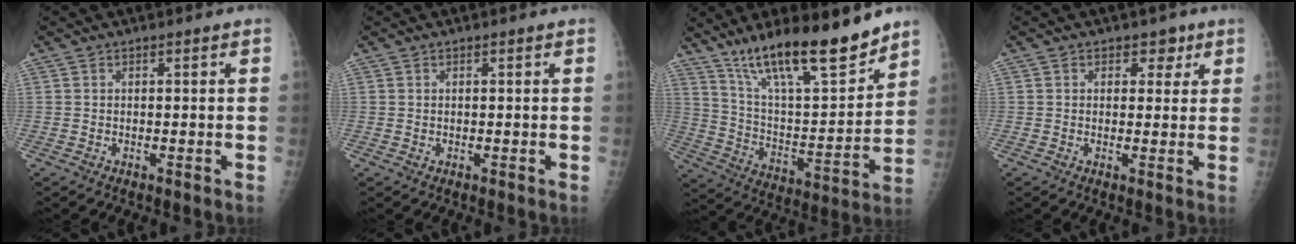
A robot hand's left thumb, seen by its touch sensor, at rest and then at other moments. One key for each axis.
{"total": 0.6, "fx": 0.3, "fy": 0.4, "fz": 0.4, "tx": -0.004, "ty": 0.000, "tz": 0.004}
{"total": 21.6, "fx": 16.0, "fy": 5.1, "fz": 13.5, "tx": -0.196, "ty": -0.084, "tz": 0.280}
{"total": 3.9, "fx": 1.9, "fy": 2.9, "fz": 1.7, "tx": 0.005, "ty": -0.006, "tz": 0.023}